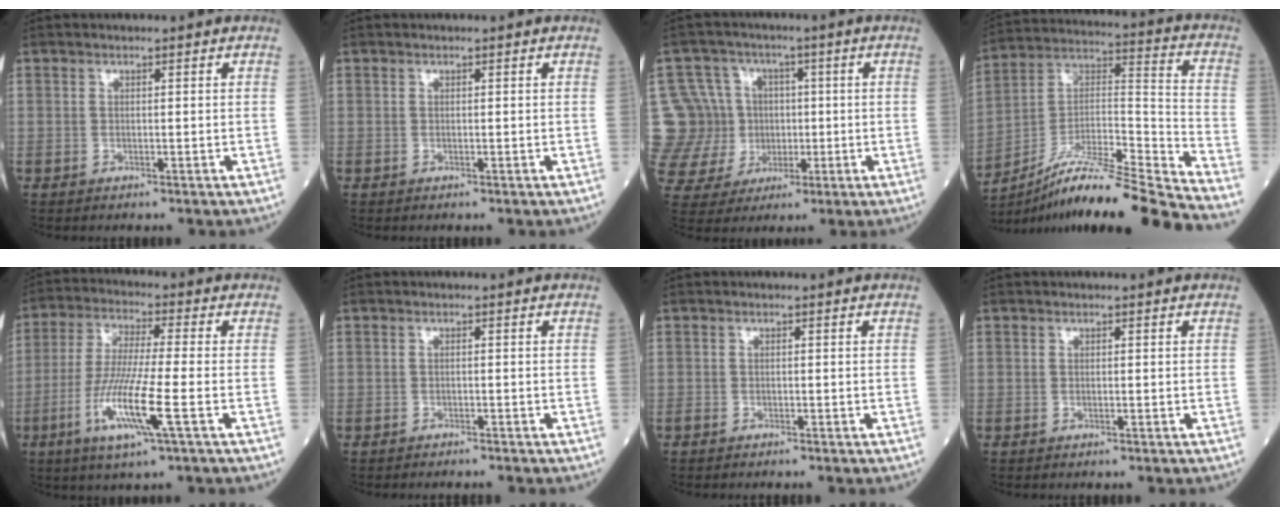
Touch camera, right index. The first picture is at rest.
{"total": 0.0}
{"total": 14.0, "force": [0.5, 13.5, 3.5], "torque": [-0.106, 0.049, 0.029]}
{"total": 21.8, "force": [-18.7, -1.4, 11.1], "torque": [-0.184, 0.003, -0.328]}
{"total": 11.3, "force": [-3.9, 0.0, 10.6], "torque": [-0.214, -0.019, -0.078]}
{"total": 2.3, "force": [-2.2, 0.2, 0.6], "torque": [-0.009, -0.004, -0.027]}
{"total": 0.8, "force": [-0.7, 0.1, 0.1], "torque": [-0.006, -0.003, -0.014]}
{"total": 0.0}